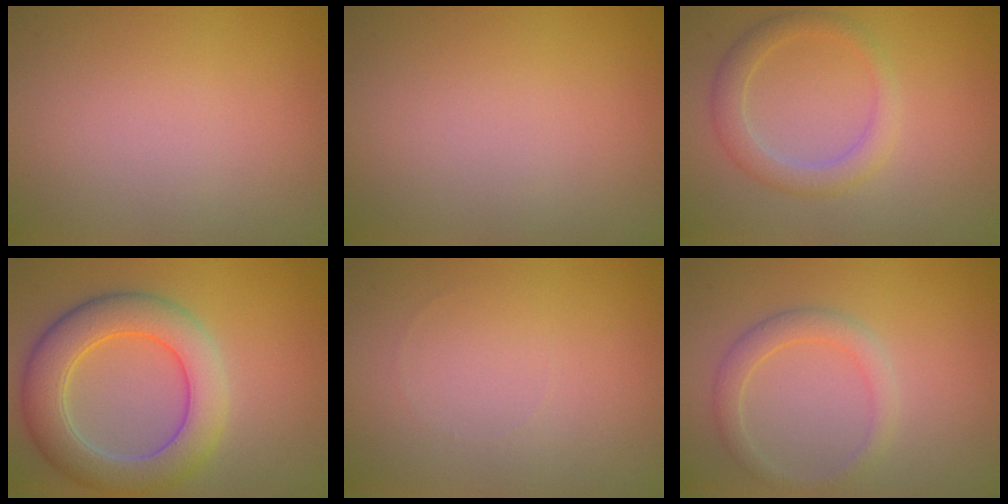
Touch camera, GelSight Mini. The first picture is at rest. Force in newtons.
{"total": 0.0}
{"total": 2.8, "press": 2.8, "slide": 0.1}
{"total": 7.3, "press": 7.3, "slide": 0.5}
{"total": 0.0}
{"total": 2.3, "press": 2.3, "slide": 0.2}